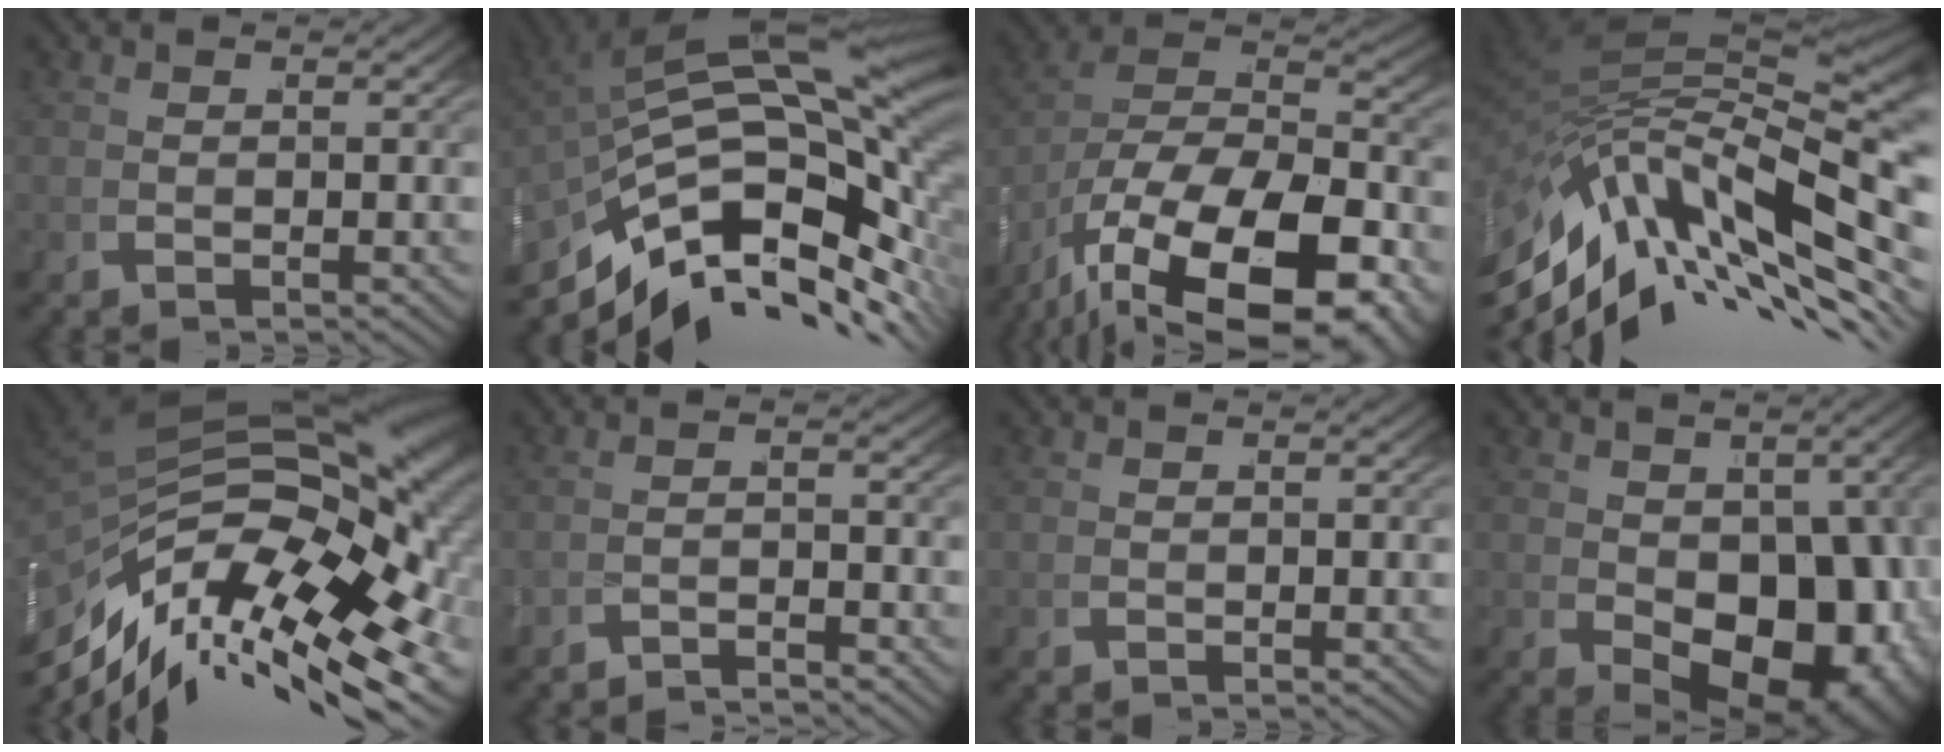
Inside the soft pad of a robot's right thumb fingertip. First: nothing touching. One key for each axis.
{"total": 18.8, "fx": -0.9, "fy": 10.7, "fz": 15.4, "tx": -0.265, "ty": -0.033, "tz": 0.007}
{"total": 18.7, "fx": -2.4, "fy": 12.5, "fz": 13.7, "tx": -0.273, "ty": -0.073, "tz": 0.002}
{"total": 17.8, "fx": -1.6, "fy": 9.5, "fz": 14.9, "tx": -0.274, "ty": -0.023, "tz": 0.004}
{"total": 22.2, "fx": 1.5, "fy": 13.8, "fz": 17.4, "tx": -0.275, "ty": 0.003, "tz": 0.013}
{"total": 2.5, "fx": -2.4, "fy": -0.5, "fz": 0.2, "tx": 0.007, "ty": -0.003, "tz": -0.043}
{"total": 0.0}
{"total": 12.7, "fx": -1.3, "fy": 8.0, "fz": 9.8, "tx": -0.151, "ty": -0.064, "tz": 0.017}